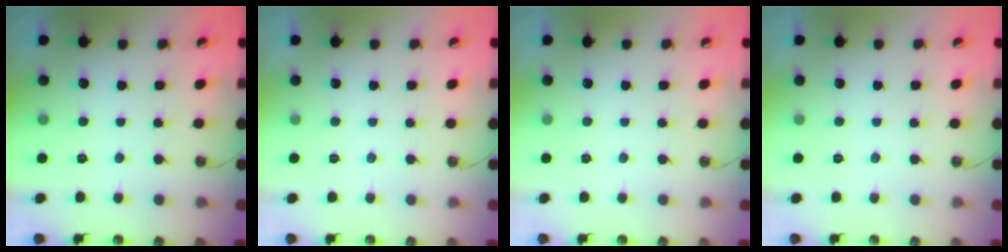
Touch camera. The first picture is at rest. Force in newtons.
{"total": 0.0}
{"total": 0.0}
{"total": 0.0}